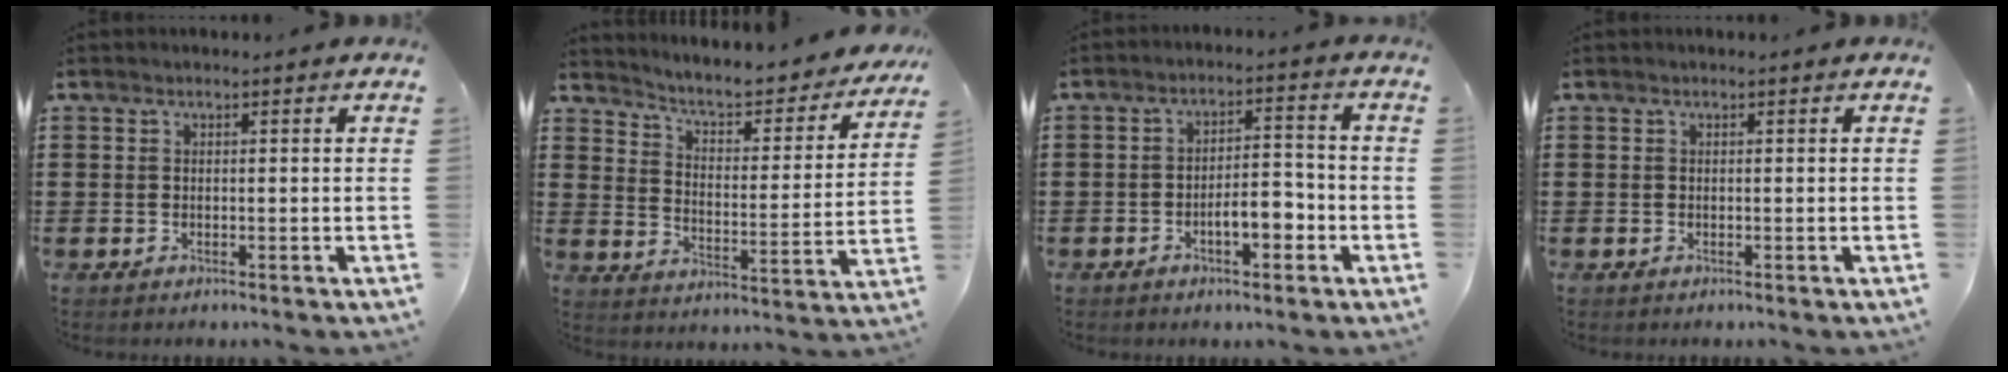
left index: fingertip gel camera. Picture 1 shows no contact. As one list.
[{"total": 4.6, "force": [4.0, 1.0, 1.9], "torque": [-0.050, -0.032, 0.058]}, {"total": 5.6, "force": [-2.6, 2.2, 4.5], "torque": [-0.067, 0.010, -0.049]}, {"total": 0.0}]